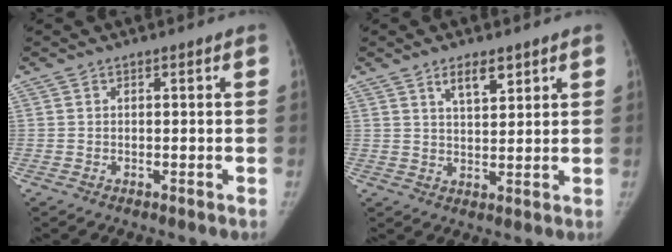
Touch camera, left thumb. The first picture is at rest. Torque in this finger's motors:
{"motor_torque": [-0.03, 0.07, 0.02, 0.05, 0.01]}